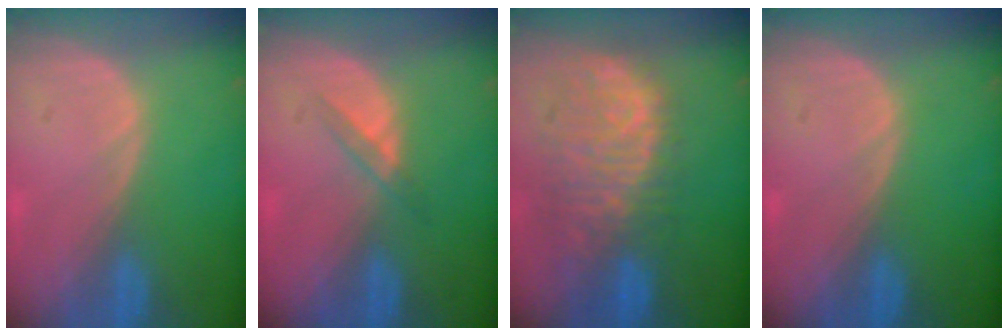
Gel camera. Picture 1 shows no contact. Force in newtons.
{"total": 2.3, "press": 2.0, "slide": 1.0}
{"total": 11.3, "press": 9.7, "slide": 5.7}
{"total": 0.0}